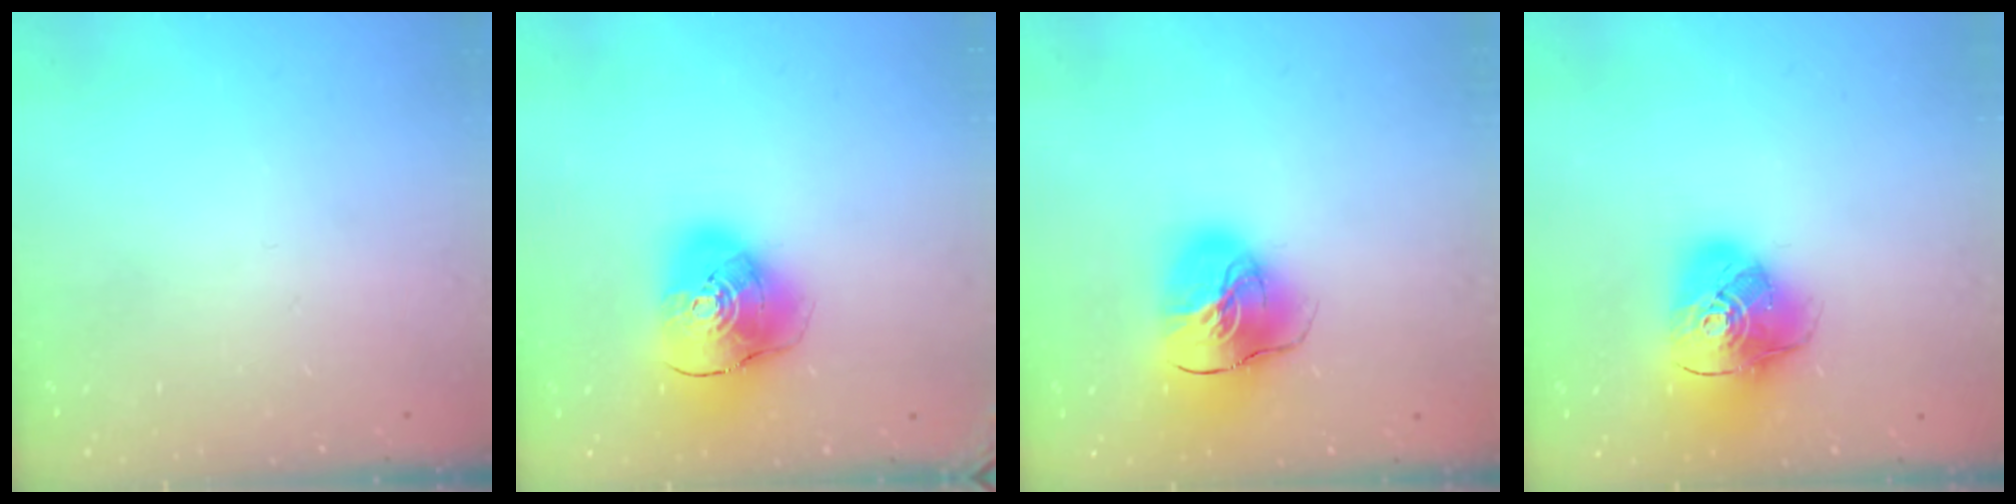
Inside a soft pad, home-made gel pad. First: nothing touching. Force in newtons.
{"total": 14.4, "press": 14.2, "slide": 2.1}
{"total": 16.5, "press": 16.4, "slide": 2.3}
{"total": 16.0, "press": 15.9, "slide": 1.8}